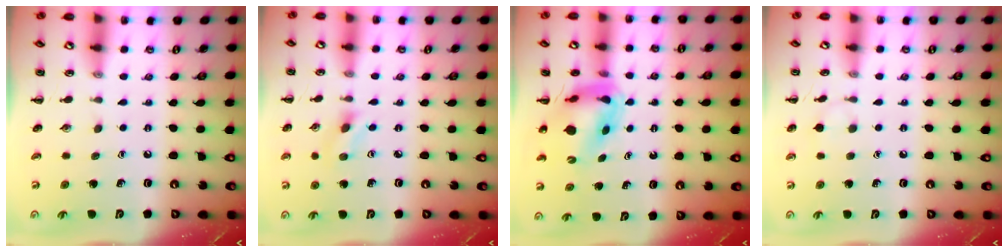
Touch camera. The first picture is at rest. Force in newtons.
{"total": 2.0, "press": 1.9, "slide": 0.8}
{"total": 10.5, "press": 9.9, "slide": 3.4}
{"total": 5.4, "press": 5.1, "slide": 1.6}